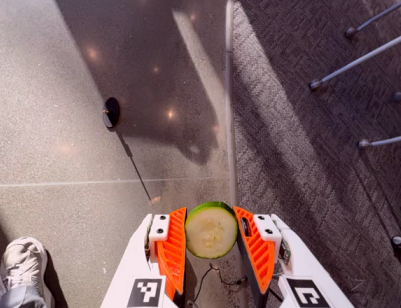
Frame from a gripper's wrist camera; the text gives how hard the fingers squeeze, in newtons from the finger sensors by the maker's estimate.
{"total": 11.1, "left": 11.9, "right": 10.3}